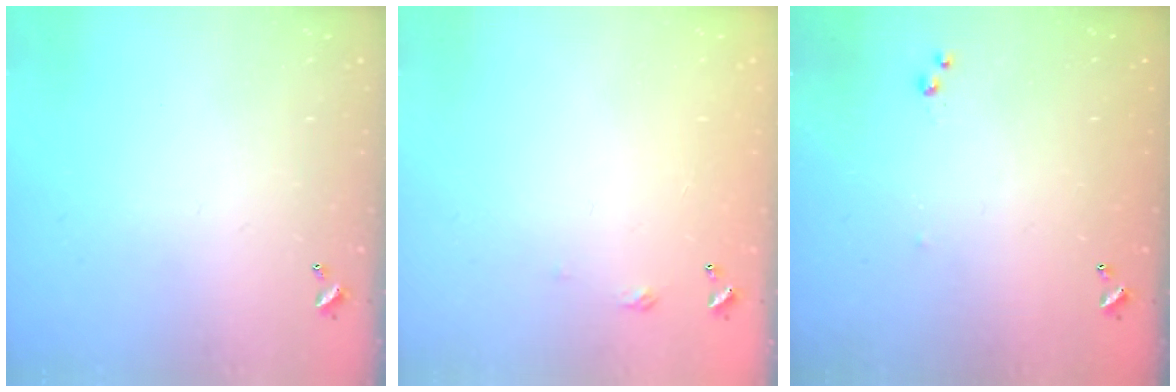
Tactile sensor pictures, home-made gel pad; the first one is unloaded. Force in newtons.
{"total": 2.7, "press": 2.6, "slide": 0.4}
{"total": 4.8, "press": 4.7, "slide": 0.4}